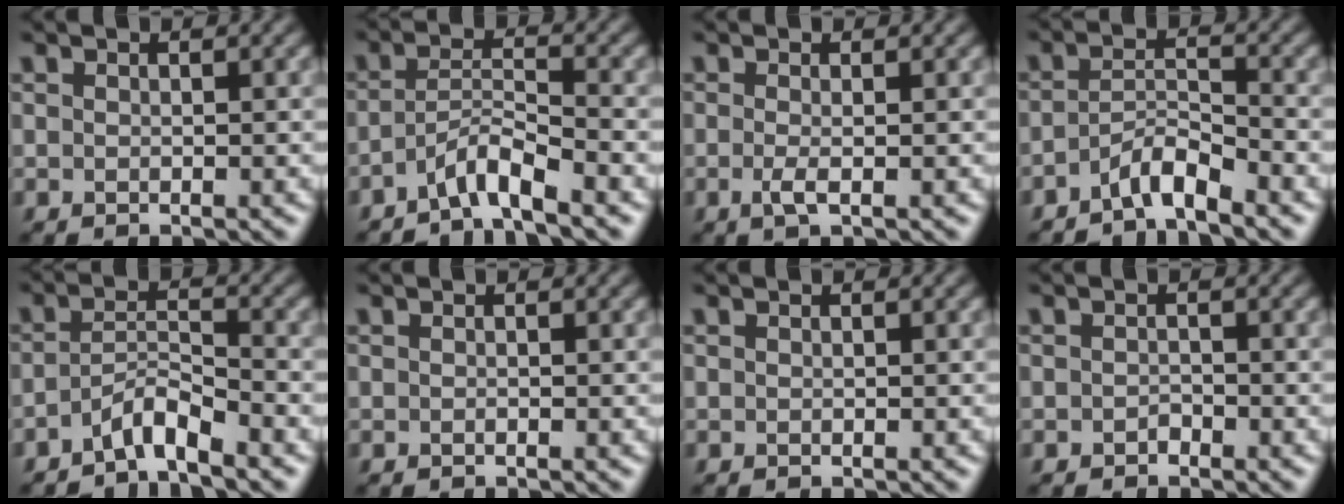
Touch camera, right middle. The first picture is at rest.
{"total": 3.2, "force": [-2.5, 0.3, 1.9], "torque": [-0.034, 0.008, -0.055]}
{"total": 1.4, "force": [-0.3, 0.3, 1.4], "torque": [-0.030, -0.006, -0.009]}
{"total": 2.9, "force": [-2.3, 0.5, 1.7], "torque": [-0.028, 0.008, -0.049]}
{"total": 2.9, "force": [-2.3, 0.4, 1.7], "torque": [-0.029, 0.007, -0.050]}
{"total": 0.0}
{"total": 0.0}
{"total": 0.7, "force": [-0.4, 0.4, 0.3], "torque": [-0.005, -0.002, -0.008]}